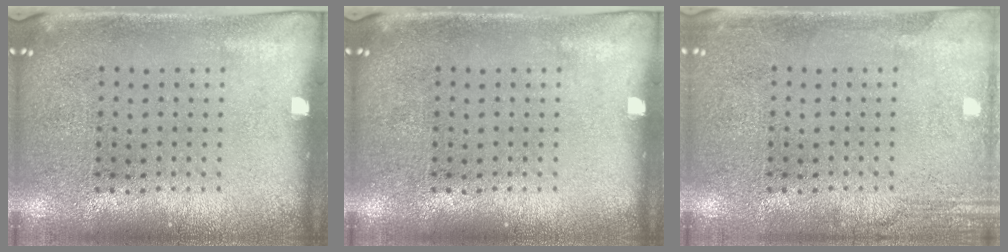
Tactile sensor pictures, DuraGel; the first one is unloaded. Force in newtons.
{"total": 0.0}
{"total": 2.2, "press": 2.2, "slide": 0.4}